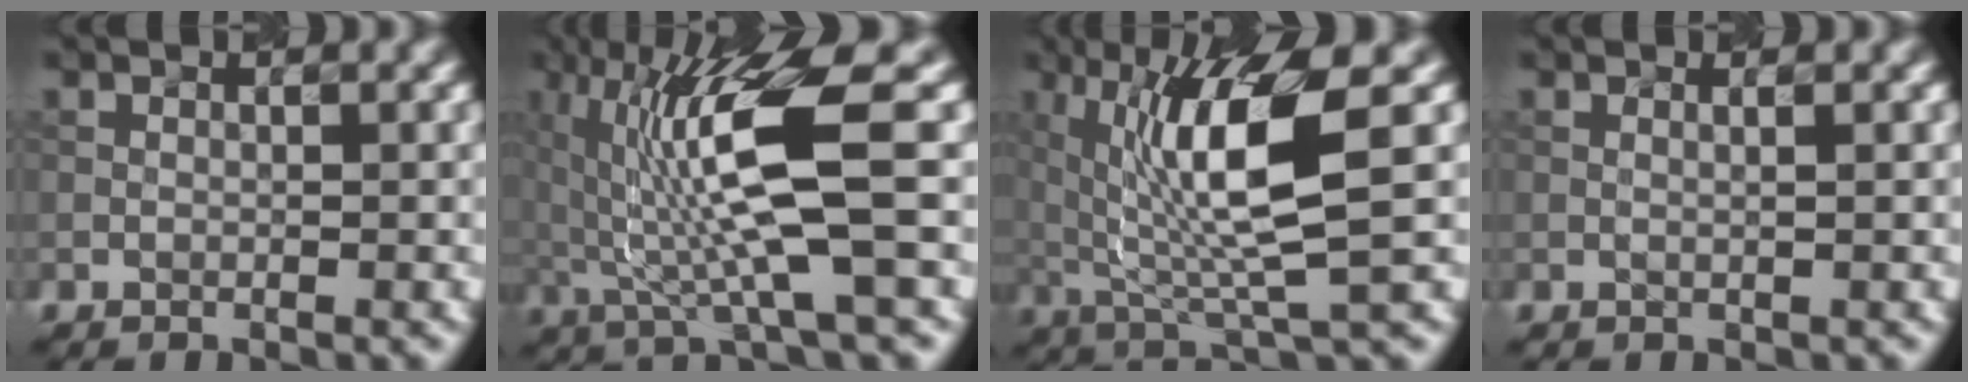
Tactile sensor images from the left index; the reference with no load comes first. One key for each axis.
{"total": 9.2, "fx": 0.7, "fy": 1.5, "fz": 9.1, "tx": -0.158, "ty": -0.004, "tz": 0.030}
{"total": 8.4, "fx": 1.4, "fy": 1.6, "fz": 8.2, "tx": -0.137, "ty": -0.008, "tz": 0.040}
{"total": 1.2, "fx": 0.4, "fy": 0.5, "fz": 1.0, "tx": -0.006, "ty": 0.005, "tz": -0.009}